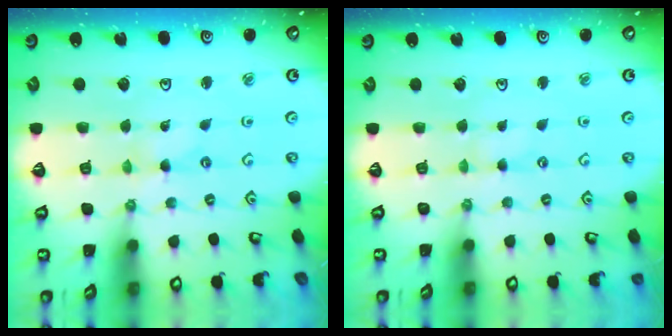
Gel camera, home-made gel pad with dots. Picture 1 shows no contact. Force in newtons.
{"total": 0.0}